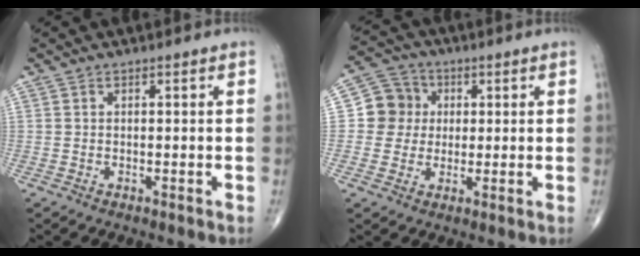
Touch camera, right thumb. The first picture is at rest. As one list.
[{"total": 7.5, "force": [0.8, 7.3, 1.7], "torque": [0.005, 0.010, 0.003]}]